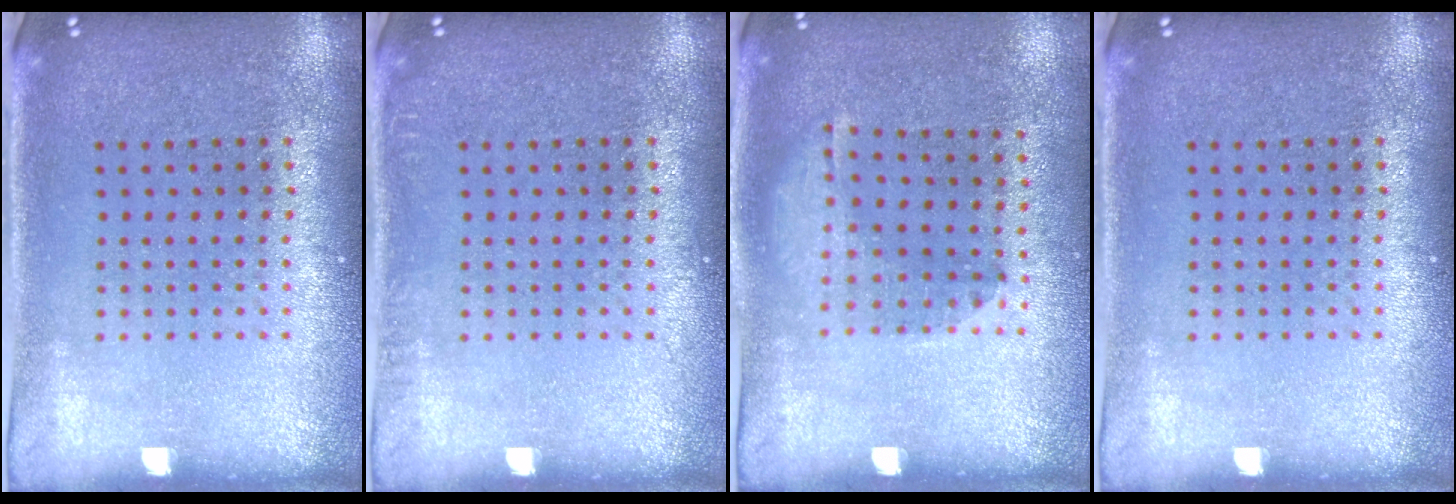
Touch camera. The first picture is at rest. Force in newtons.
{"total": 0.5, "press": 0.5, "slide": 0.0}
{"total": 1.3, "press": 0.8, "slide": 1.0}
{"total": 0.0}